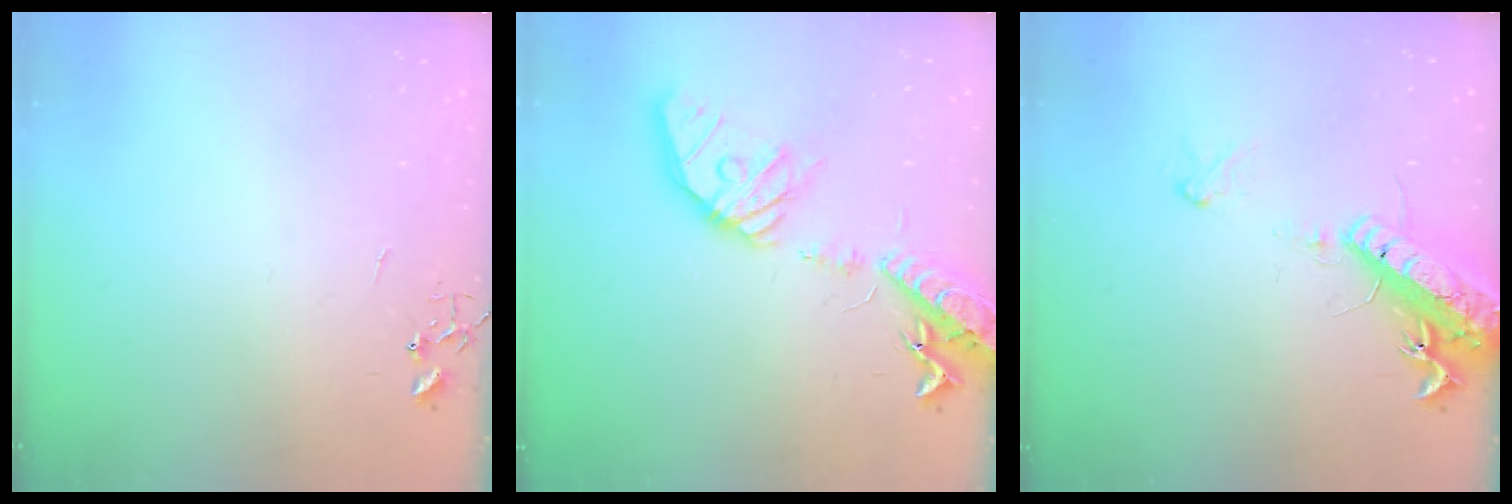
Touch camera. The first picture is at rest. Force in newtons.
{"total": 22.7, "press": 22.4, "slide": 3.7}
{"total": 17.9, "press": 17.5, "slide": 3.9}